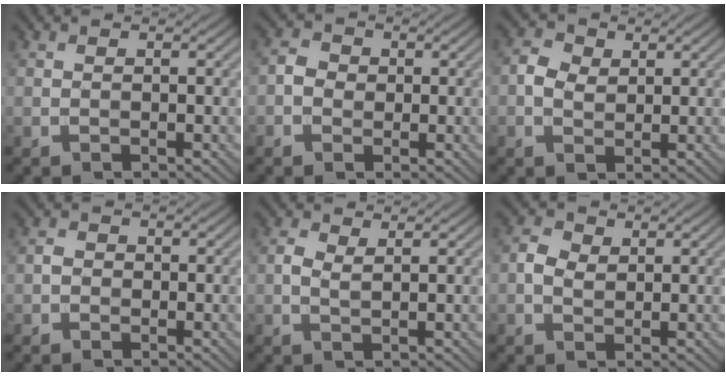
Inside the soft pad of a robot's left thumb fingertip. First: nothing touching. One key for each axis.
{"total": 2.2, "fx": -0.3, "fy": 2.0, "fz": 1.0, "tx": -0.021, "ty": 0.003, "tz": -0.012}
{"total": 3.0, "fx": 0.7, "fy": 2.2, "fz": 1.9, "tx": -0.043, "ty": 0.004, "tz": 0.010}
{"total": 1.2, "fx": -0.4, "fy": 1.0, "fz": 0.4, "tx": -0.006, "ty": -0.001, "tz": -0.013}
{"total": 1.8, "fx": 0.6, "fy": 0.7, "fz": 1.6, "tx": -0.039, "ty": 0.002, "tz": 0.011}
{"total": 2.6, "fx": 0.5, "fy": 1.9, "fz": 1.7, "tx": -0.041, "ty": 0.003, "tz": 0.008}